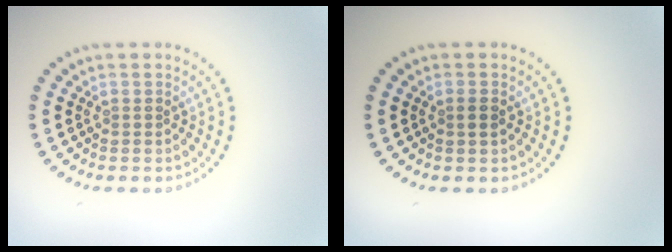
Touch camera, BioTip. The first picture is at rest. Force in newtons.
{"total": 0.8, "press": 0.8, "slide": 0.2}